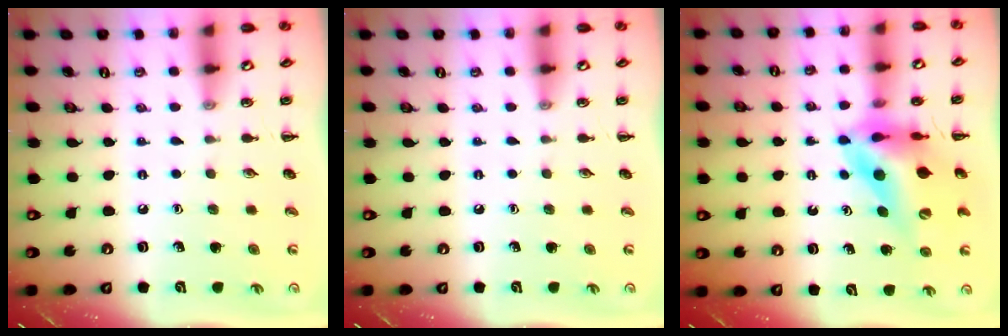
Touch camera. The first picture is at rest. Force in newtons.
{"total": 0.0}
{"total": 12.7, "press": 12.1, "slide": 3.8}